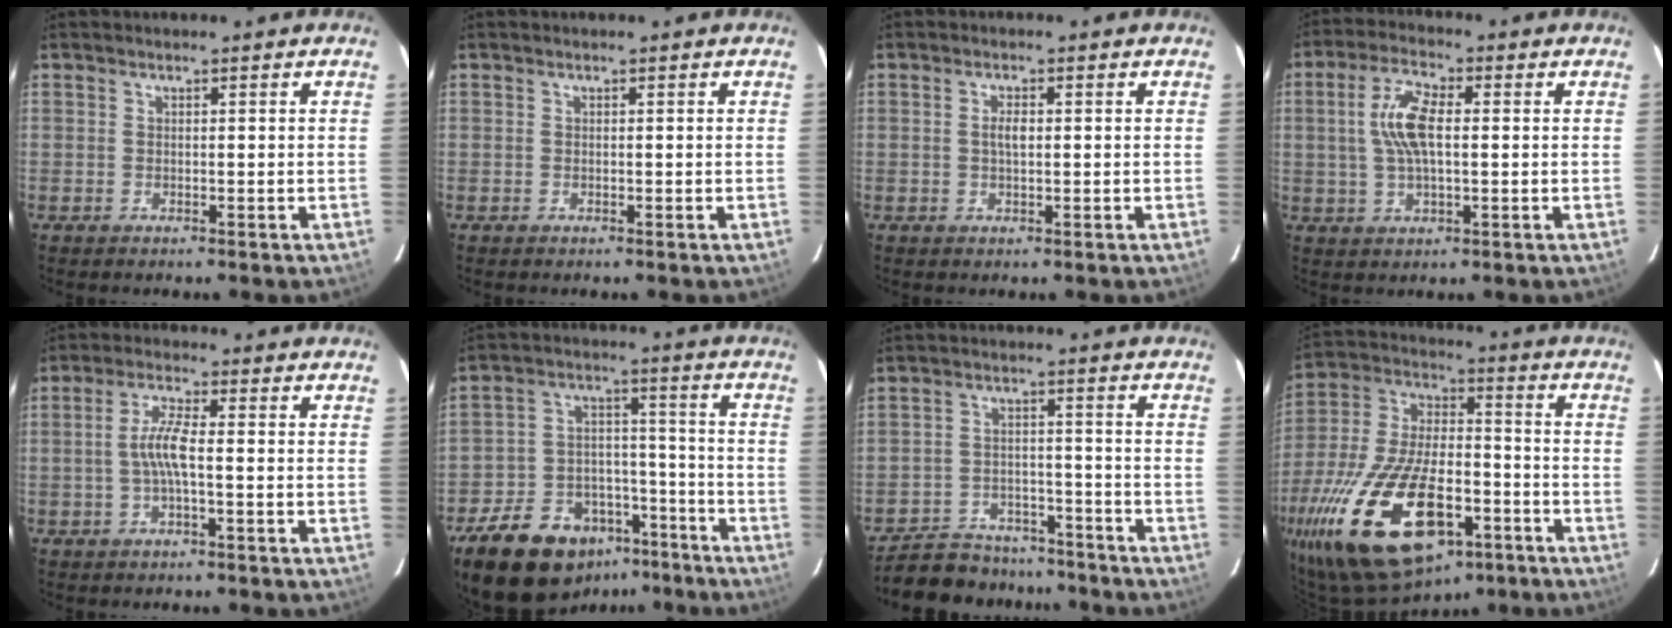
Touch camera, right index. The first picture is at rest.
{"total": 0.0}
{"total": 2.0, "force": [0.1, 0.8, 1.8], "torque": [-0.034, 0.003, 0.001]}
{"total": 8.5, "force": [0.8, 3.5, 7.7], "torque": [-0.152, 0.013, 0.016]}
{"total": 4.9, "force": [-0.9, 0.5, 4.8], "torque": [-0.098, 0.006, -0.018]}
{"total": 19.3, "force": [-13.5, 10.8, 8.4], "torque": [-0.185, 0.034, -0.195]}
{"total": 15.8, "force": [-13.9, 6.1, 4.5], "torque": [-0.117, 0.015, -0.194]}
{"total": 29.6, "force": [-15.6, 13.9, 21.0], "torque": [-0.431, -0.035, -0.253]}